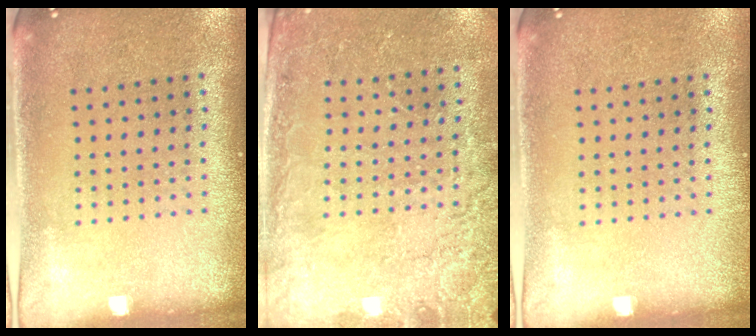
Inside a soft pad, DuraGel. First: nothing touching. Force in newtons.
{"total": 2.5, "press": 2.4, "slide": 0.9}
{"total": 0.0}